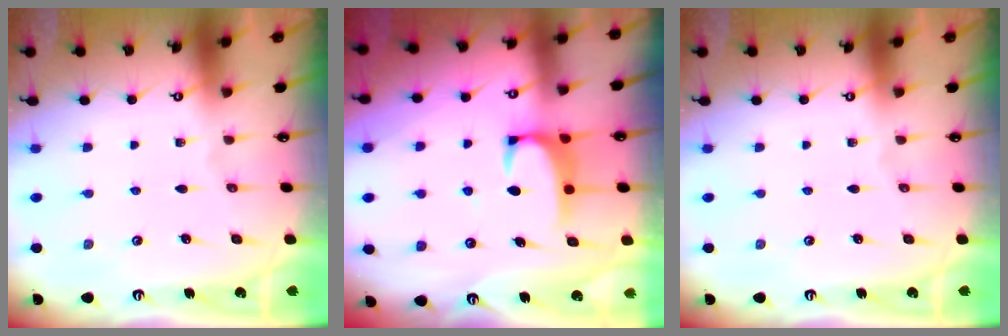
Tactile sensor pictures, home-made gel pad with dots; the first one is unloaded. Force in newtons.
{"total": 1.9, "press": 1.9, "slide": 0.3}
{"total": 0.0}